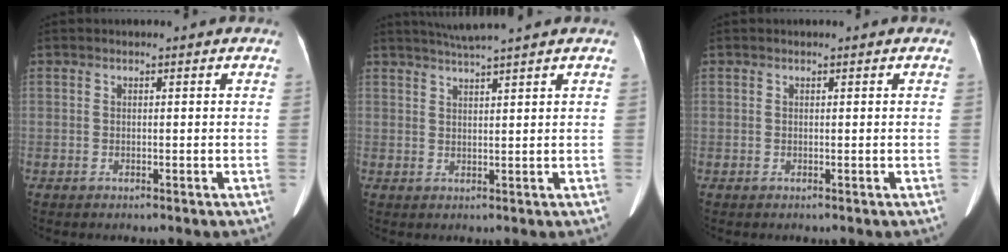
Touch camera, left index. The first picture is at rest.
{"total": 5.6, "force": [4.9, -1.2, 2.5], "torque": [-0.044, 0.017, 0.079]}
{"total": 0.0}